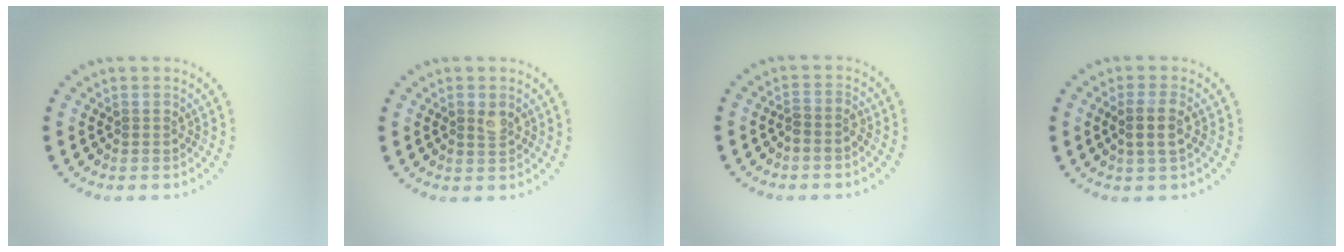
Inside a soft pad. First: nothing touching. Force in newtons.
{"total": 1.3, "press": 1.3, "slide": 0.0}
{"total": 1.5, "press": 1.1, "slide": 0.9}
{"total": 2.5, "press": 2.2, "slide": 1.0}